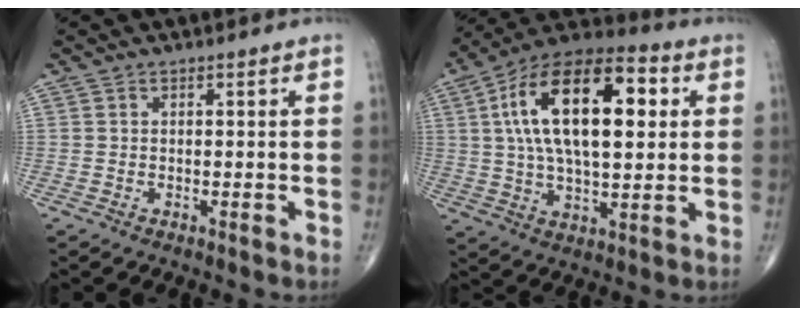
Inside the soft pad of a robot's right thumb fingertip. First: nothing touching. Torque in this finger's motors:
{"motor_torque": [0.75, 2.55, 2.08, 0.69, 0.72]}